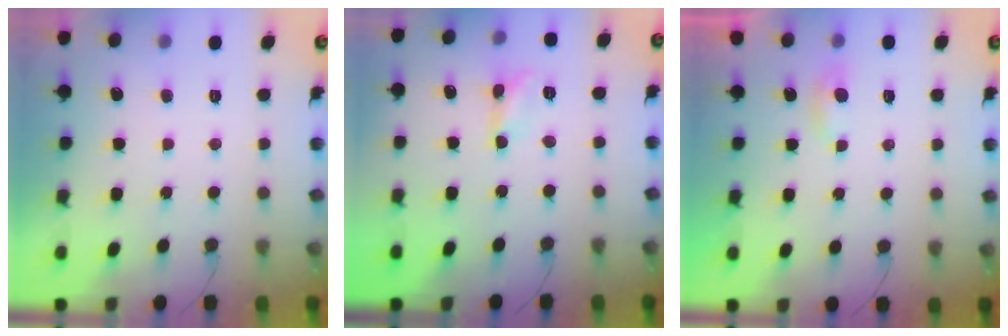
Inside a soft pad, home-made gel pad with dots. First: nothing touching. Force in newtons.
{"total": 2.0, "press": 2.0, "slide": 0.2}
{"total": 2.7, "press": 2.7, "slide": 0.3}